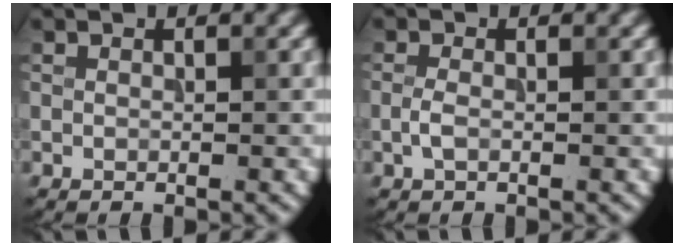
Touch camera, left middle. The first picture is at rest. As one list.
[{"total": 1.3, "force": [-0.4, 0.6, 1.1], "torque": [-0.027, -0.001, -0.012]}]